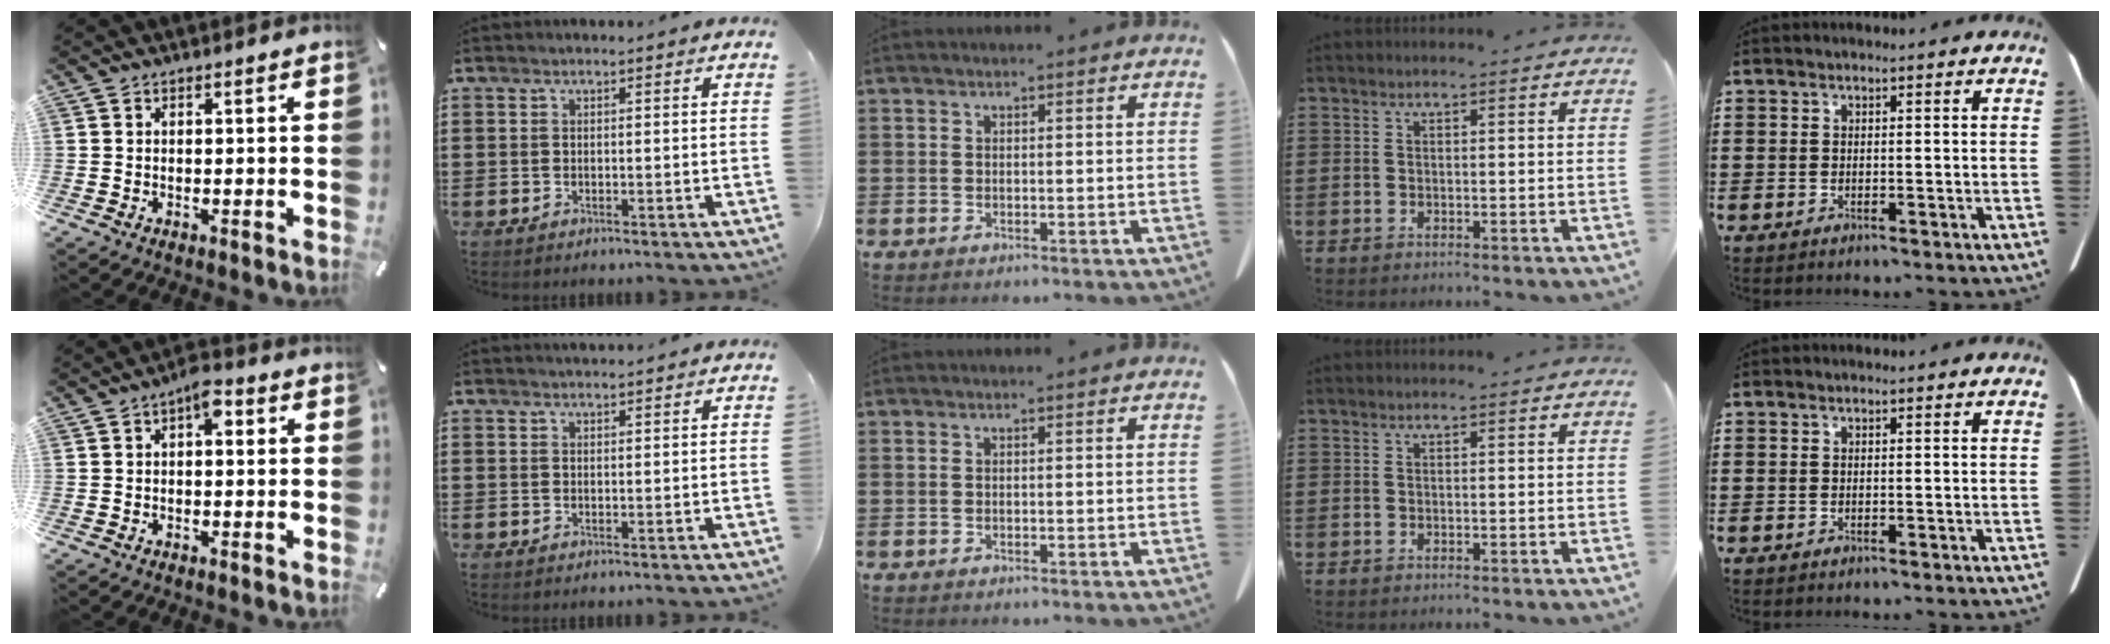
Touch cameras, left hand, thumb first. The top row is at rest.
{"thumb": {"total": 4.4, "force": [0.9, 2.3, 3.6], "torque": [-0.052, 0.005, 0.008]}, "index": {"total": 1.0, "force": [1.0, 0.0, 0.1], "torque": [-0.003, -0.001, 0.021]}}